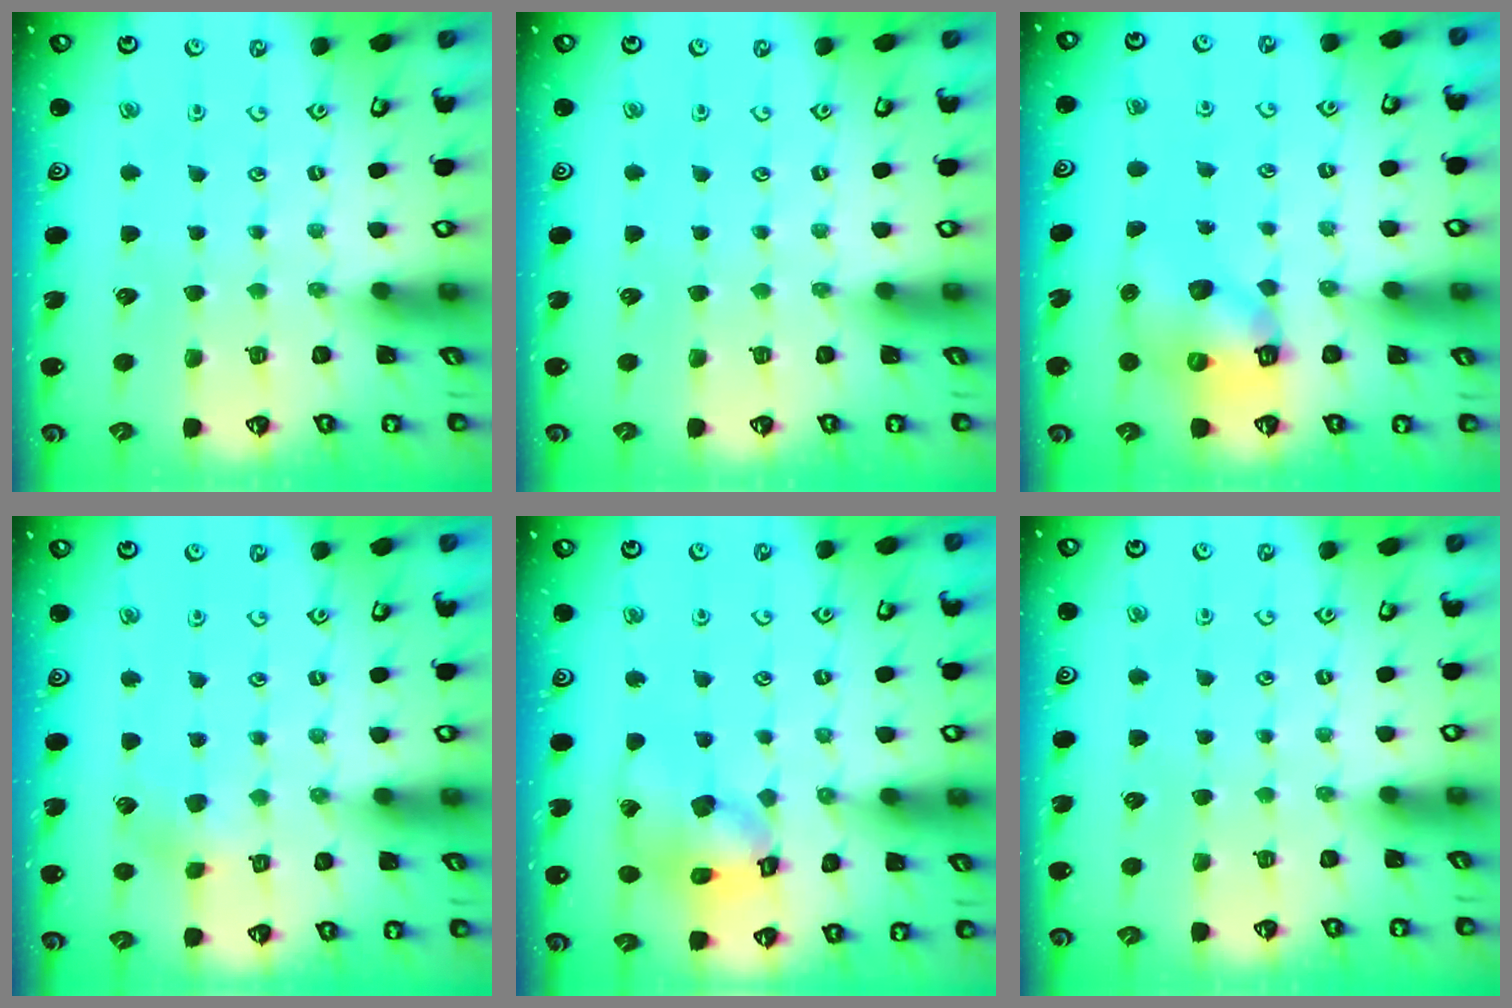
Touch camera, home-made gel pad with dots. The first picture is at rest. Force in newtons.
{"total": 0.0}
{"total": 9.8, "press": 9.7, "slide": 1.6}
{"total": 3.3, "press": 3.3, "slide": 0.6}
{"total": 14.2, "press": 14.0, "slide": 2.1}
{"total": 0.0}